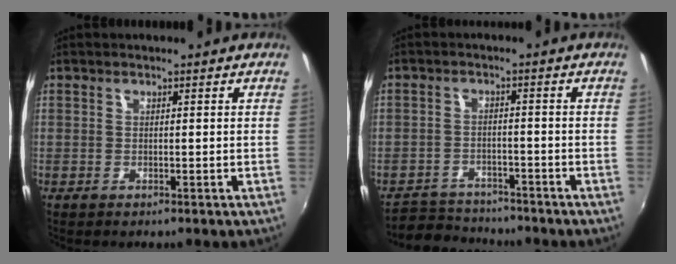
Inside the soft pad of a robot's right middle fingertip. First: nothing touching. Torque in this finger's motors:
{"motor_torque": [-0.28, -0.53, -0.19, -0.05]}